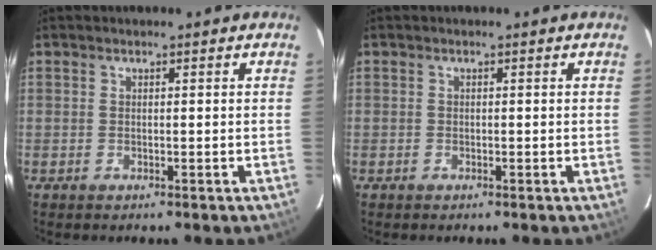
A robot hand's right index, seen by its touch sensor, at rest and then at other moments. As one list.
[{"total": 0.0}]